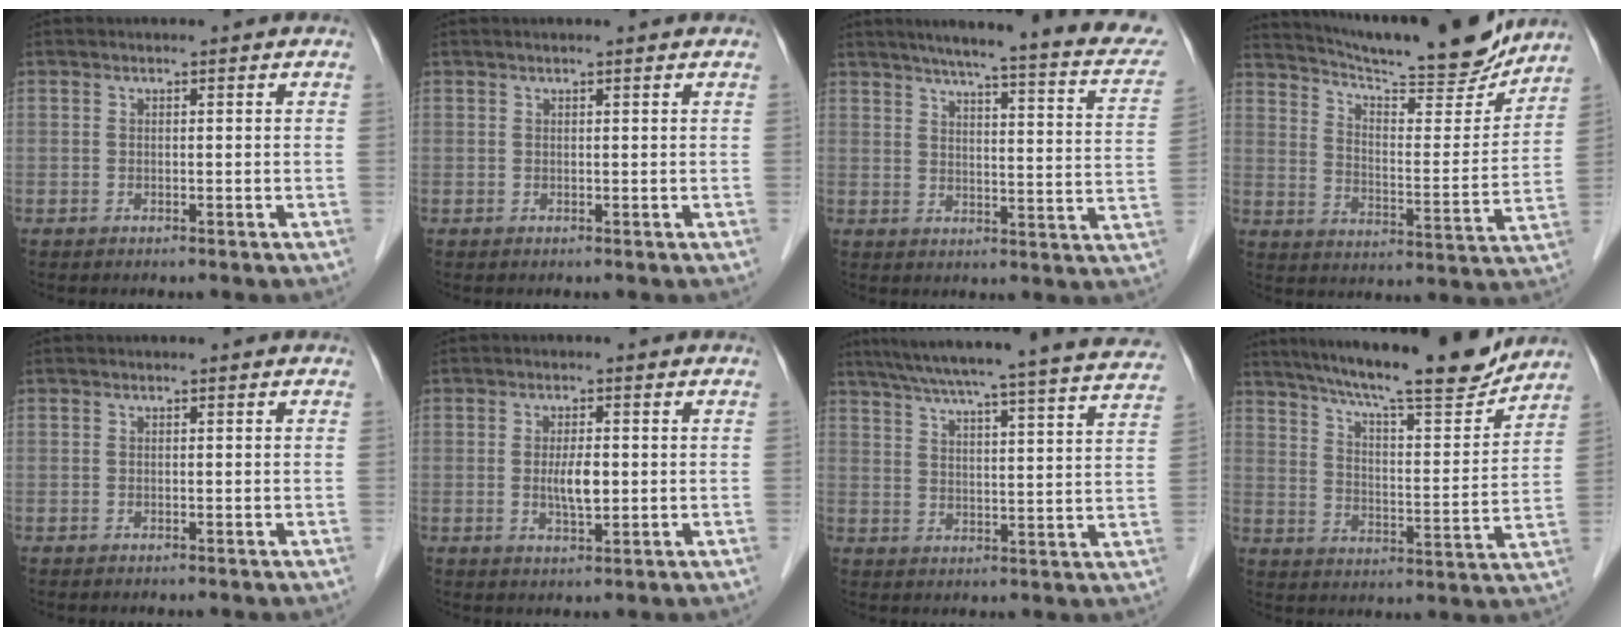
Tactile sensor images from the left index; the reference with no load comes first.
{"total": 1.7, "force": [1.4, -0.1, 0.9], "torque": [-0.010, 0.015, 0.018]}
{"total": 23.0, "force": [19.1, 2.2, 12.6], "torque": [-0.167, -0.017, 0.222]}
{"total": 20.5, "force": [18.8, 1.9, 8.0], "torque": [-0.129, -0.032, 0.266]}
{"total": 0.0}
{"total": 3.7, "force": [-0.2, 1.0, 3.6], "torque": [-0.067, -0.007, -0.002]}
{"total": 28.5, "force": [26.0, 0.1, 11.7], "torque": [-0.186, -0.039, 0.321]}
{"total": 18.3, "force": [16.2, 1.4, 8.5], "torque": [-0.139, -0.012, 0.235]}